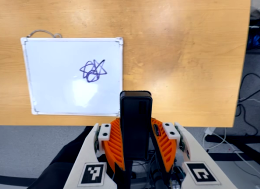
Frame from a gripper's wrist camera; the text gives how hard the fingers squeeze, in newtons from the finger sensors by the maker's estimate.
{"total": 3.9, "left": 2.4, "right": 5.4}